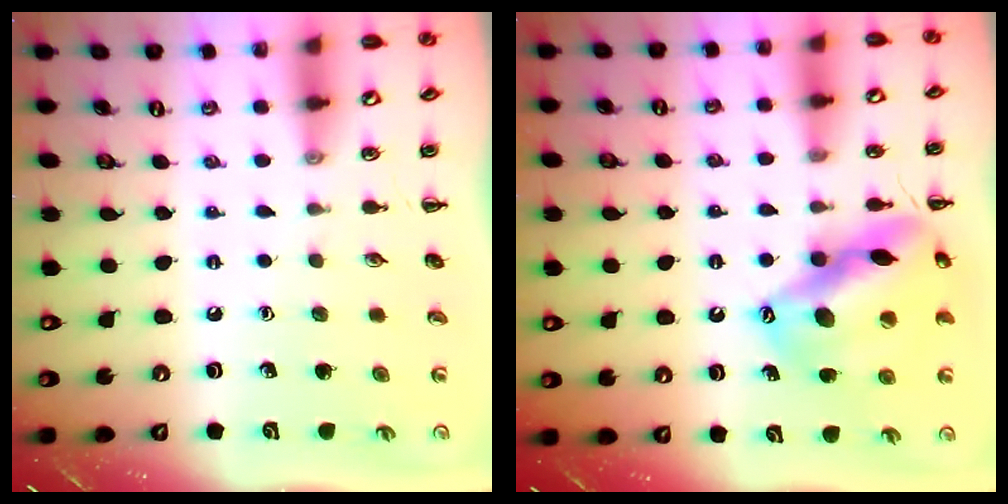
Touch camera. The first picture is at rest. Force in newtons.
{"total": 16.9, "press": 16.7, "slide": 3.1}